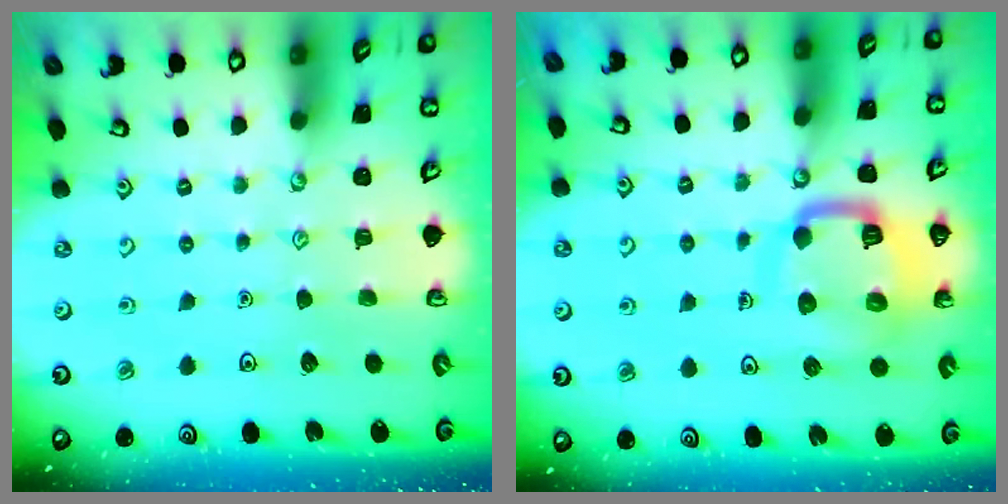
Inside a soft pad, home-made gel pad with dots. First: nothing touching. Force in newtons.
{"total": 12.5, "press": 12.4, "slide": 1.5}